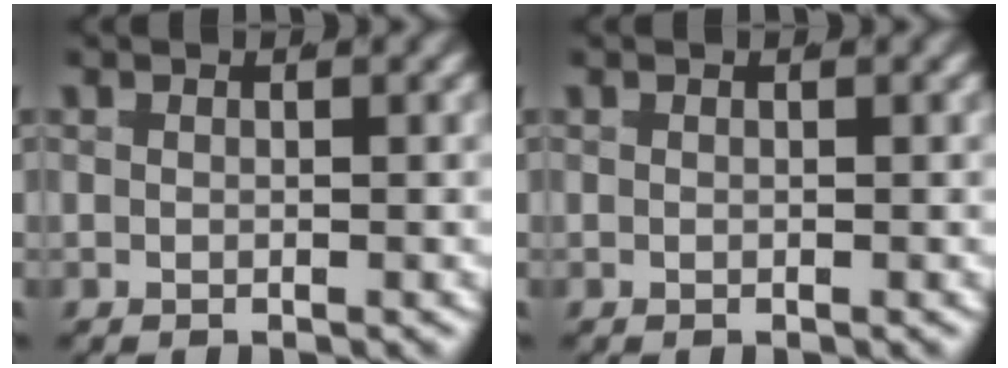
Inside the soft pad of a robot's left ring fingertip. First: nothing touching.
{"total": 0.0}